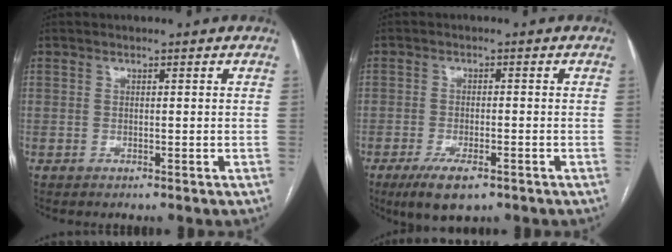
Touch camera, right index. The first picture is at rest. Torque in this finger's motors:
{"motor_torque": [0.05, -0.08, -0.12, -0.04]}